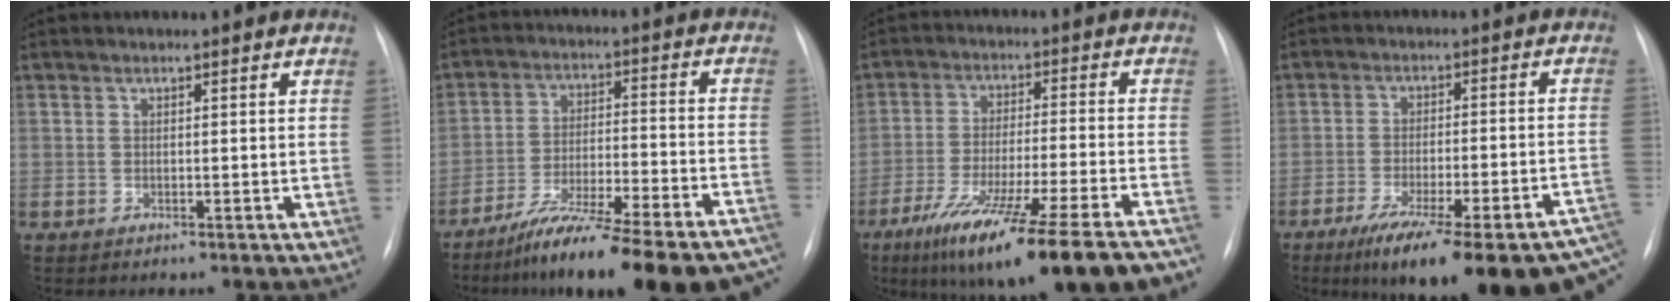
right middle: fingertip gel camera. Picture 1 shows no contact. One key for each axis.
{"total": 24.7, "fx": -20.8, "fy": 2.4, "fz": 13.1, "tx": -0.142, "ty": -0.004, "tz": -0.305}
{"total": 21.9, "fx": -15.4, "fy": 0.9, "fz": 15.6, "tx": -0.204, "ty": -0.045, "tz": -0.245}
{"total": 25.5, "fx": -17.4, "fy": 4.3, "fz": 18.1, "tx": -0.198, "ty": -0.012, "tz": -0.239}